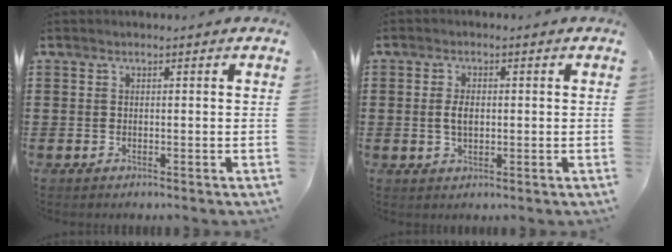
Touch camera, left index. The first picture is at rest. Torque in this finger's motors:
{"motor_torque": [0.08, -0.01, 0.12, 0.03]}